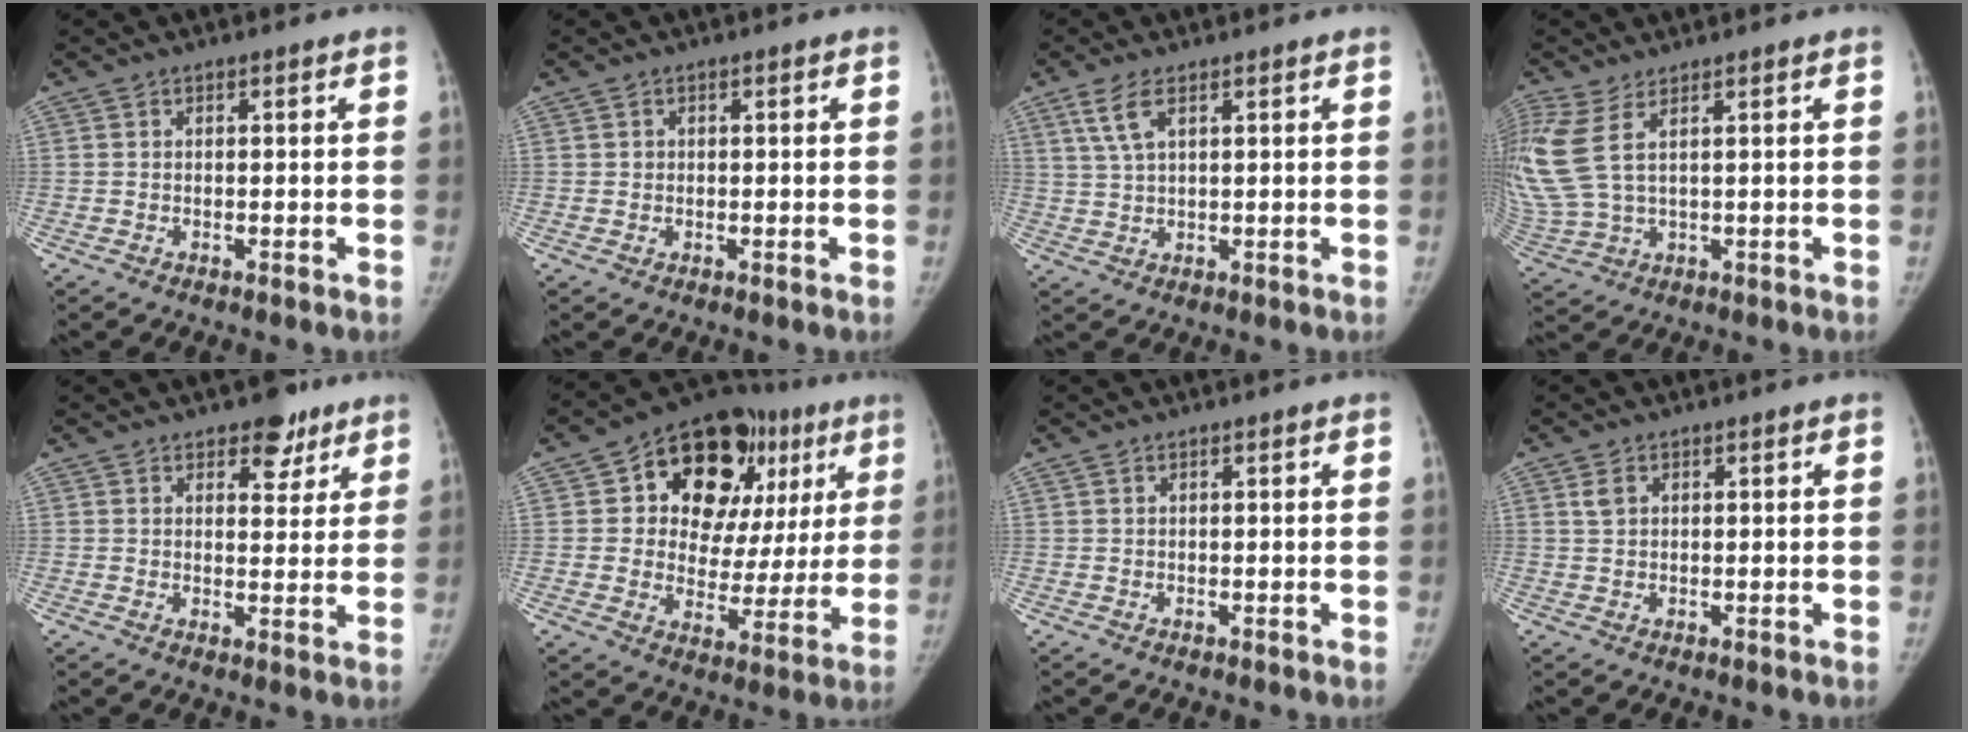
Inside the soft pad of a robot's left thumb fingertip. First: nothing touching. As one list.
[{"total": 0.8, "force": [-0.1, 0.8, 0.0], "torque": [0.009, 0.000, -0.001]}, {"total": 5.1, "force": [2.6, 2.0, 3.9], "torque": [-0.087, 0.000, 0.057]}, {"total": 11.1, "force": [3.9, 4.8, 9.2], "torque": [-0.259, -0.005, 0.092]}, {"total": 6.3, "force": [4.2, 3.6, 3.0], "torque": [-0.004, -0.021, 0.056]}, {"total": 23.6, "force": [9.1, 15.2, 15.6], "torque": [-0.154, 0.013, 0.131]}, {"total": 0.0}, {"total": 1.6, "force": [0.6, 1.0, 1.1], "torque": [-0.021, 0.004, 0.014]}]